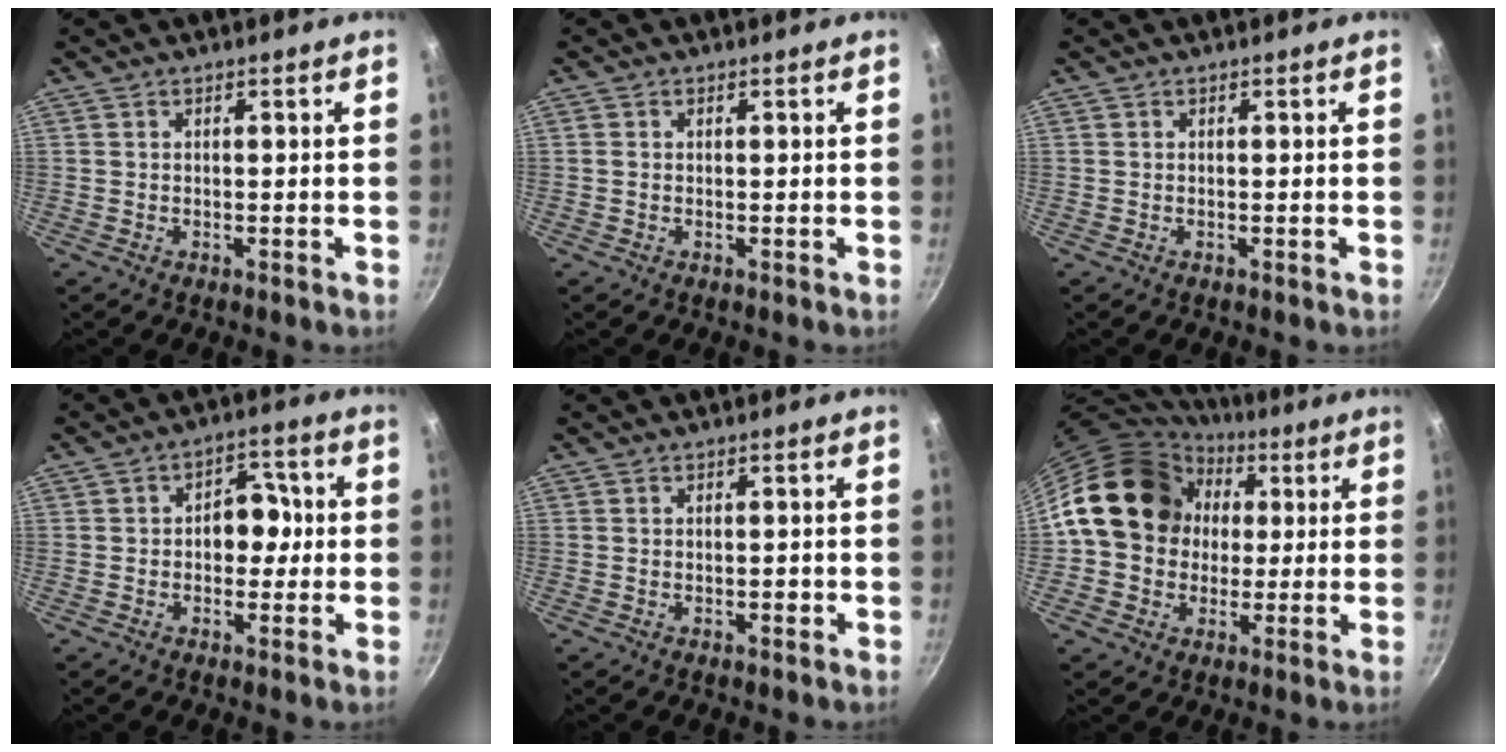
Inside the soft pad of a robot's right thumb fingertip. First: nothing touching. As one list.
[{"total": 0.7, "force": [0.2, 0.6, 0.4], "torque": [-0.007, 0.003, 0.003]}, {"total": 0.0}, {"total": 7.2, "force": [-0.1, 5.4, 4.8], "torque": [-0.010, 0.020, -0.007]}, {"total": 1.1, "force": [-0.3, 0.6, 0.9], "torque": [-0.010, 0.003, -0.005]}, {"total": 18.5, "force": [3.2, 15.4, 9.7], "torque": [-0.135, 0.034, 0.048]}]